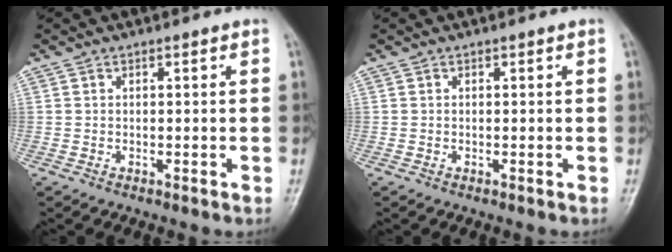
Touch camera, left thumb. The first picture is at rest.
{"total": 0.0}